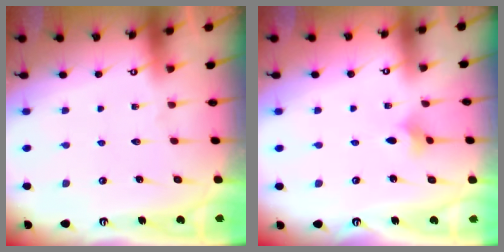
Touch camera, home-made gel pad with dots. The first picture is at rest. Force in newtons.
{"total": 2.1, "press": 2.0, "slide": 0.5}